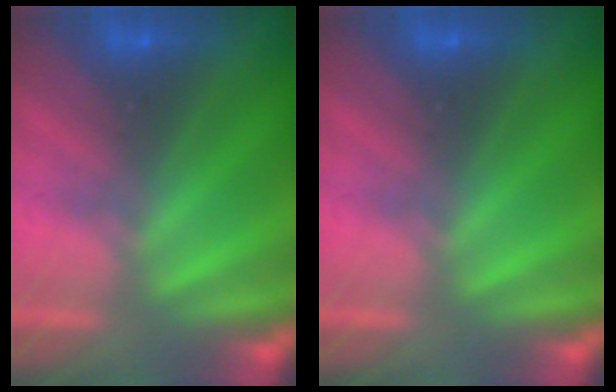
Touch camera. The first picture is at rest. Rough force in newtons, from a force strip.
{"total": 0.0}